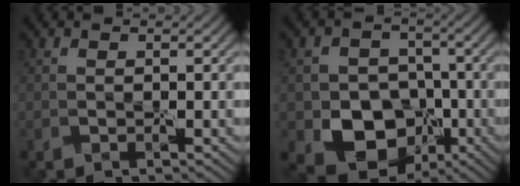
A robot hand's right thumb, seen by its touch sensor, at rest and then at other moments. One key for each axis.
{"total": 8.3, "fx": -3.1, "fy": 6.7, "fz": 3.6, "tx": -0.051, "ty": -0.015, "tz": -0.067}